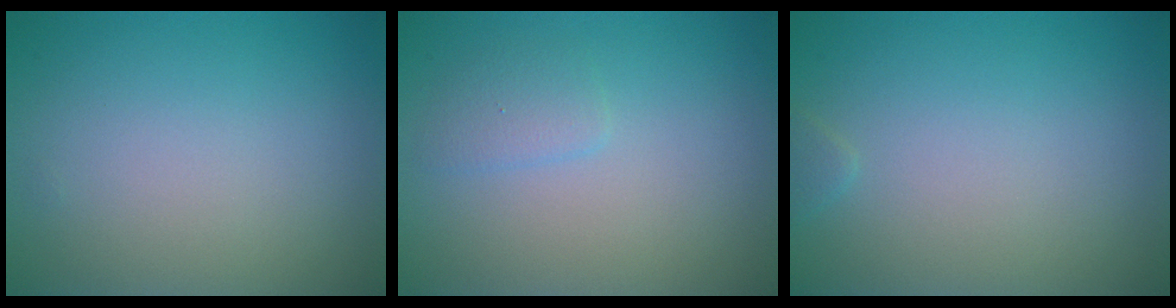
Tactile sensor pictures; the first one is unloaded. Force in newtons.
{"total": 1.3, "press": 1.3, "slide": 0.1}
{"total": 0.5, "press": 0.5, "slide": 0.1}